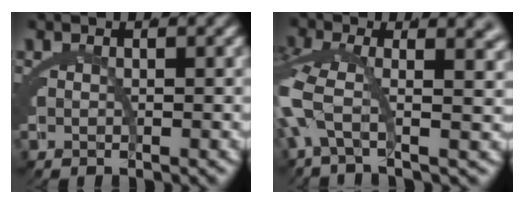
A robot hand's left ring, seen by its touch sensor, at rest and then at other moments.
{"total": 4.8, "force": [0.5, 1.4, 4.5], "torque": [-0.111, -0.020, 0.017]}